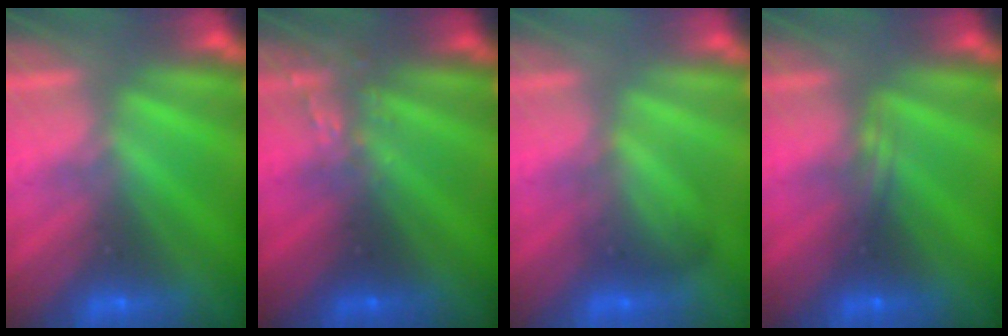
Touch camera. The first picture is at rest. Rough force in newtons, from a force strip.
{"total": 2.6}
{"total": 1.8}
{"total": 2.3}